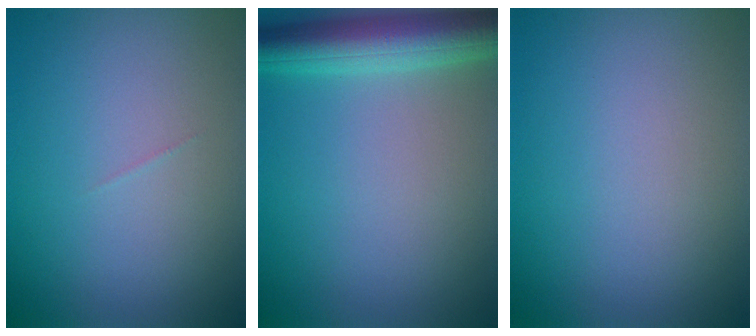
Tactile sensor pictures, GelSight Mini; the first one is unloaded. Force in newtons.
{"total": 5.7, "press": 5.7, "slide": 0.3}
{"total": 0.0}